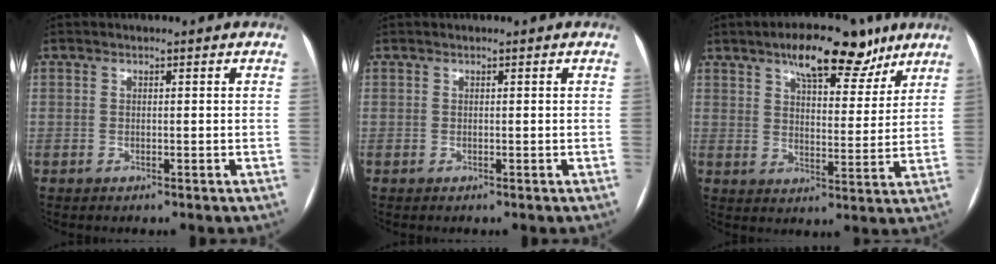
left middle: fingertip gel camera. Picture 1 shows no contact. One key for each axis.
{"total": 0.0}
{"total": 11.9, "fx": 8.2, "fy": 4.6, "fz": 7.2, "tx": -0.094, "ty": 0.014, "tz": 0.122}